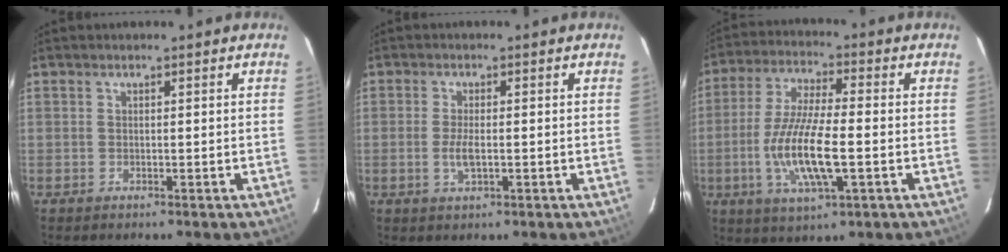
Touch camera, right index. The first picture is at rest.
{"total": 3.3, "force": [-0.7, 1.0, 3.1], "torque": [-0.063, -0.005, -0.012]}
{"total": 13.6, "force": [-3.1, 3.3, 12.9], "torque": [-0.262, -0.011, -0.058]}